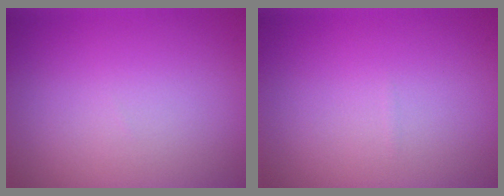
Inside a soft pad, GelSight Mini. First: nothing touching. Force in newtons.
{"total": 0.0}